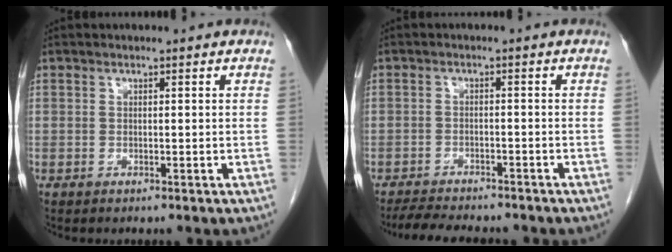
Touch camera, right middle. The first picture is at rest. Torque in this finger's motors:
{"motor_torque": [0.32, -0.20, -0.03, -0.01]}